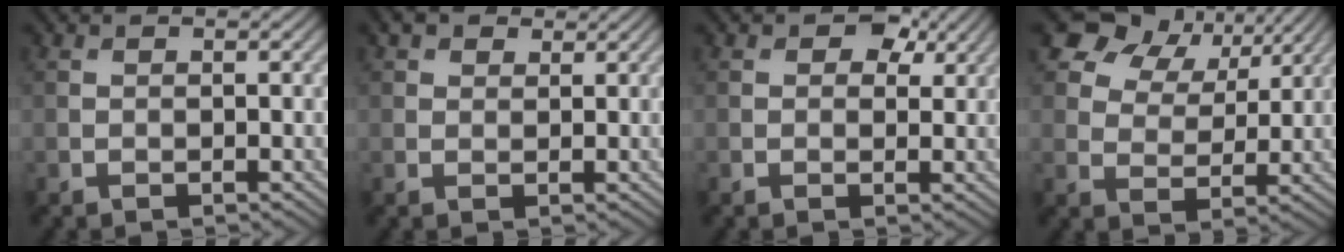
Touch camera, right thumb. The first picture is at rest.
{"total": 2.5, "force": [1.6, 1.6, 1.0], "torque": [-0.020, 0.005, 0.030]}
{"total": 3.7, "force": [1.8, 2.4, 2.1], "torque": [-0.025, -0.004, 0.021]}
{"total": 9.9, "force": [6.5, 6.2, 4.3], "torque": [-0.106, 0.006, 0.117]}